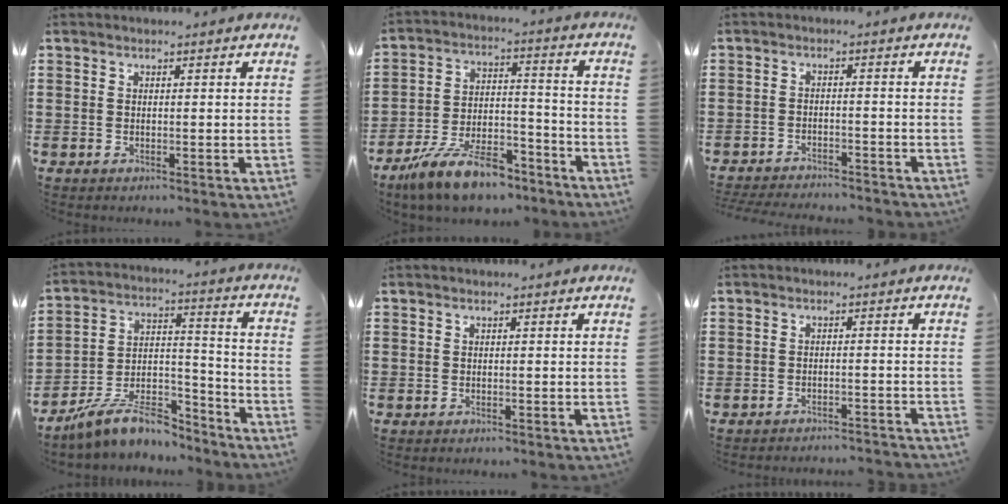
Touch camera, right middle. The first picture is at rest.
{"total": 11.7, "force": [-9.5, 2.9, 6.1], "torque": [-0.112, 0.031, -0.180]}
{"total": 3.2, "force": [-3.2, 0.0, 0.1], "torque": [-0.011, -0.003, -0.069]}
{"total": 9.4, "force": [-7.9, 3.3, 3.8], "torque": [-0.075, 0.023, -0.151]}
{"total": 0.0}
{"total": 2.1, "force": [-2.1, -0.1, 0.1], "torque": [-0.005, 0.003, -0.043]}